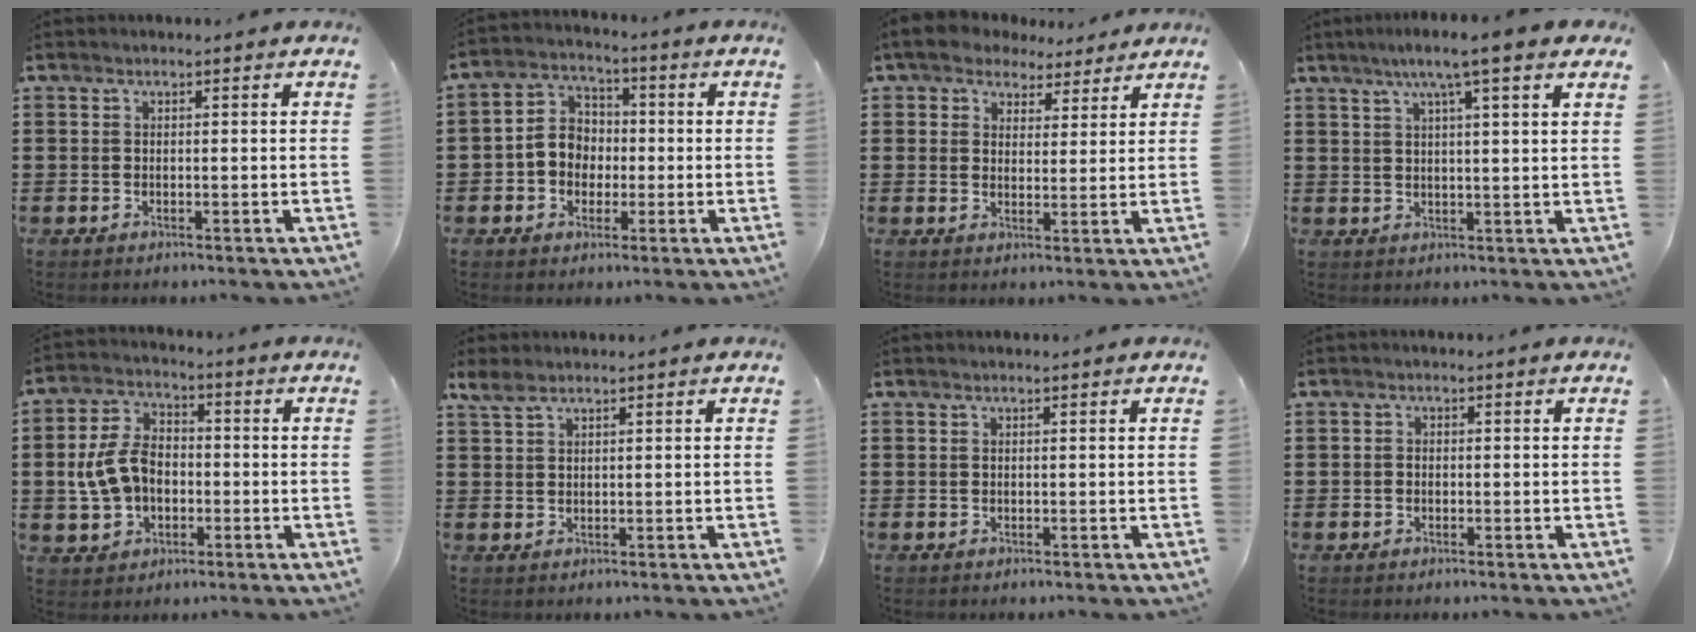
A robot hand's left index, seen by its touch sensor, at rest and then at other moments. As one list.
[{"total": 5.6, "force": [-1.1, 5.1, 2.0], "torque": [-0.060, 0.017, -0.025]}, {"total": 4.8, "force": [4.1, 2.3, 0.9], "torque": [-0.041, -0.004, 0.073]}, {"total": 5.9, "force": [3.8, -0.4, 4.5], "torque": [-0.096, 0.000, 0.061]}, {"total": 8.3, "force": [-0.7, 6.1, 5.7], "torque": [-0.146, 0.009, -0.019]}, {"total": 2.2, "force": [1.5, 0.9, 1.4], "torque": [-0.032, 0.003, 0.029]}, {"total": 0.0}, {"total": 0.9, "force": [-0.5, 0.7, 0.2], "torque": [-0.007, 0.002, -0.011]}]